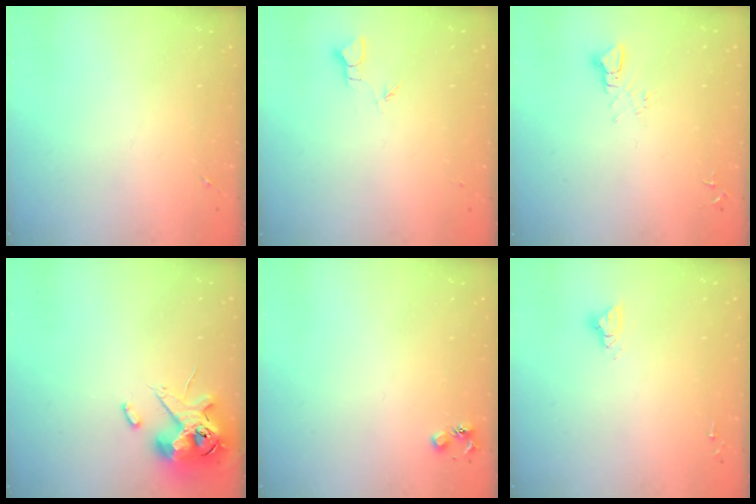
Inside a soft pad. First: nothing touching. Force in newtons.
{"total": 2.4, "press": 2.4, "slide": 0.2}
{"total": 3.6, "press": 3.6, "slide": 0.3}
{"total": 13.9, "press": 13.7, "slide": 2.4}
{"total": 4.5, "press": 4.5, "slide": 0.6}
{"total": 4.8, "press": 4.7, "slide": 0.4}